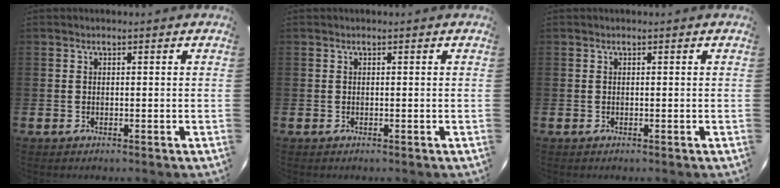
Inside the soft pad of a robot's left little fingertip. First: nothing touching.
{"total": 0.0}
{"total": 0.0}